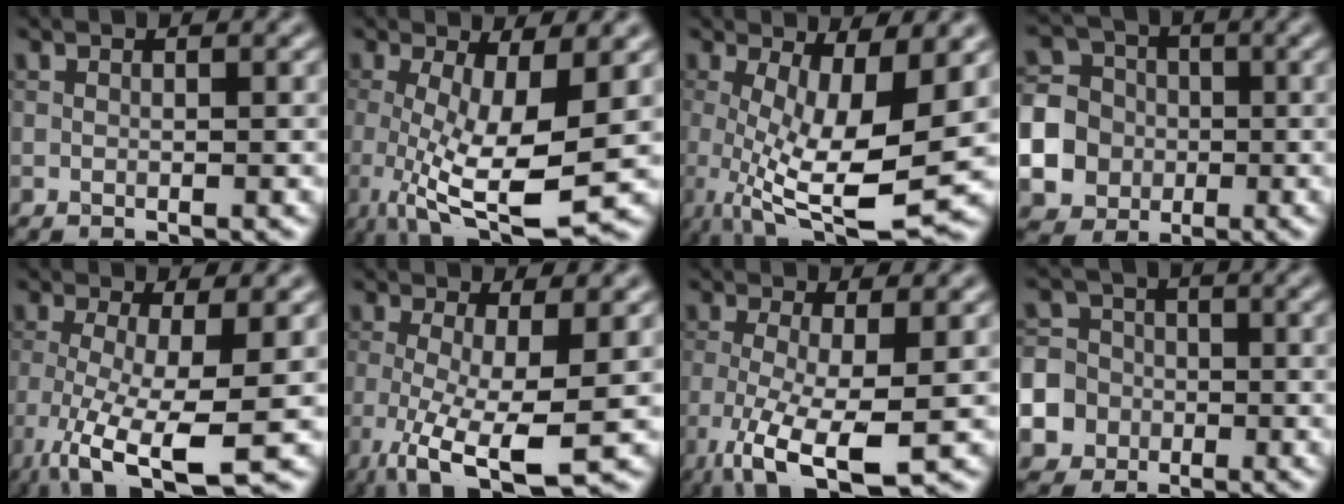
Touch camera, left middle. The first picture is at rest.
{"total": 8.8, "force": [-1.3, 2.4, 8.4], "torque": [-0.161, -0.023, -0.020]}
{"total": 9.6, "force": [-0.9, 2.9, 9.1], "torque": [-0.165, -0.017, -0.011]}
{"total": 15.9, "force": [-3.7, 14.9, 4.1], "torque": [-0.146, -0.027, -0.088]}
{"total": 8.1, "force": [-2.8, 2.0, 7.3], "torque": [-0.145, -0.024, -0.046]}
{"total": 7.2, "force": [-1.8, 1.8, 6.7], "torque": [-0.130, -0.020, -0.029]}
{"total": 7.3, "force": [-2.6, 2.0, 6.5], "torque": [-0.137, -0.018, -0.044]}
{"total": 11.7, "force": [-4.5, 10.6, 2.3], "torque": [-0.079, -0.024, -0.101]}